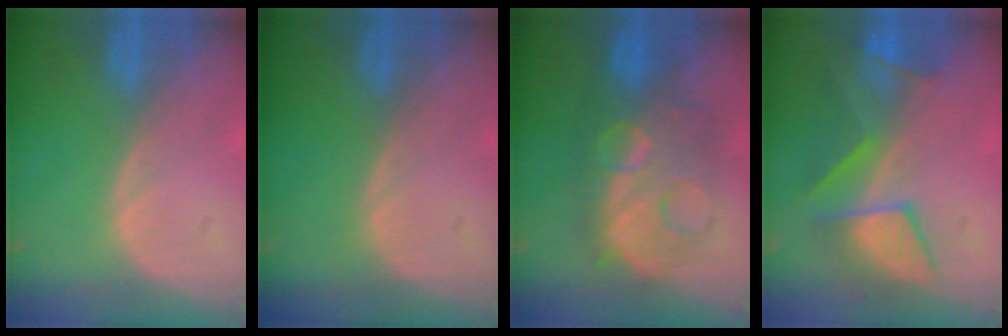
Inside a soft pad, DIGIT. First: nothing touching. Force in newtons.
{"total": 0.0}
{"total": 9.5, "press": 9.5, "slide": 0.4}
{"total": 7.5, "press": 7.4, "slide": 1.2}